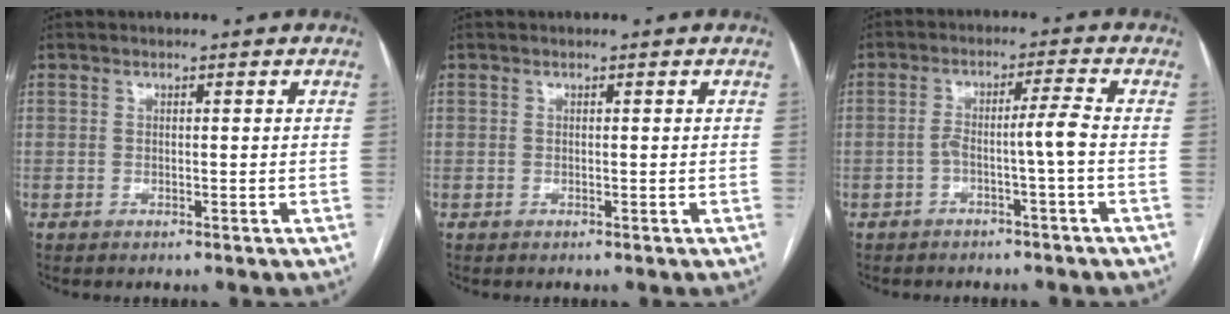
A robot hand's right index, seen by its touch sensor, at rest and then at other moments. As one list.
[{"total": 0.0}, {"total": 4.1, "force": [-1.4, -0.8, 3.7], "torque": [-0.068, 0.014, -0.021]}]